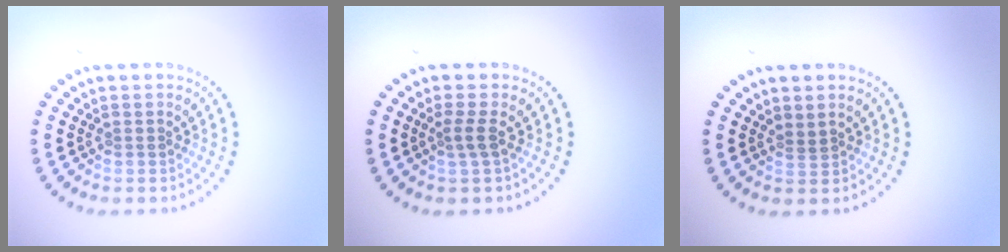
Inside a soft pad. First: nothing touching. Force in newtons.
{"total": 1.6, "press": 1.0, "slide": 1.2}
{"total": 0.7, "press": 0.3, "slide": 0.6}